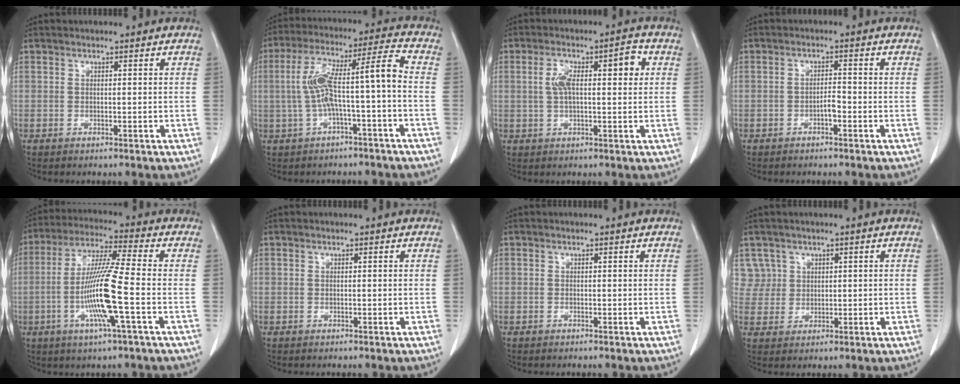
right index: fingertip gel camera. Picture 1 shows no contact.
{"total": 10.6, "force": [-1.4, 0.8, 10.5], "torque": [-0.198, 0.045, -0.023]}
{"total": 7.4, "force": [1.5, 2.2, 6.9], "torque": [-0.123, 0.029, 0.026]}
{"total": 1.8, "force": [-0.9, 0.4, 1.5], "torque": [-0.026, 0.003, -0.016]}
{"total": 12.3, "force": [-3.0, -0.5, 11.9], "torque": [-0.236, -0.009, -0.064]}
{"total": 0.0}
{"total": 0.0}
{"total": 3.8, "force": [1.9, 3.3, -0.4], "torque": [0.022, 0.007, 0.036]}